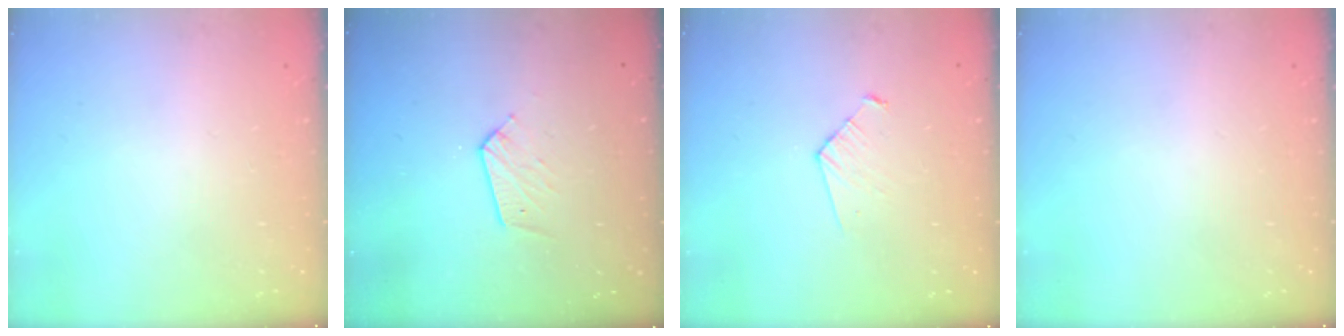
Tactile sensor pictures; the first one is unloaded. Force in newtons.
{"total": 5.1, "press": 5.0, "slide": 0.5}
{"total": 5.2, "press": 5.2, "slide": 0.3}
{"total": 0.0}